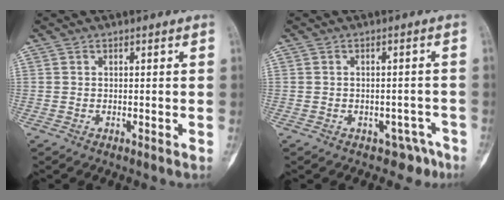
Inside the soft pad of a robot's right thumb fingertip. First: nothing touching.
{"total": 4.5, "force": [-2.7, 3.4, 0.8], "torque": [0.014, 0.035, -0.030]}